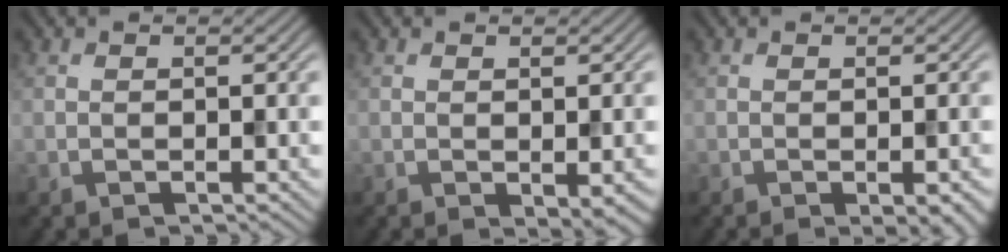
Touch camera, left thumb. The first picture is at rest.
{"total": 2.1, "force": [-0.5, 0.6, 1.9], "torque": [-0.032, -0.008, -0.006]}
{"total": 3.5, "force": [-1.6, 0.9, 3.0], "torque": [-0.037, -0.002, -0.017]}